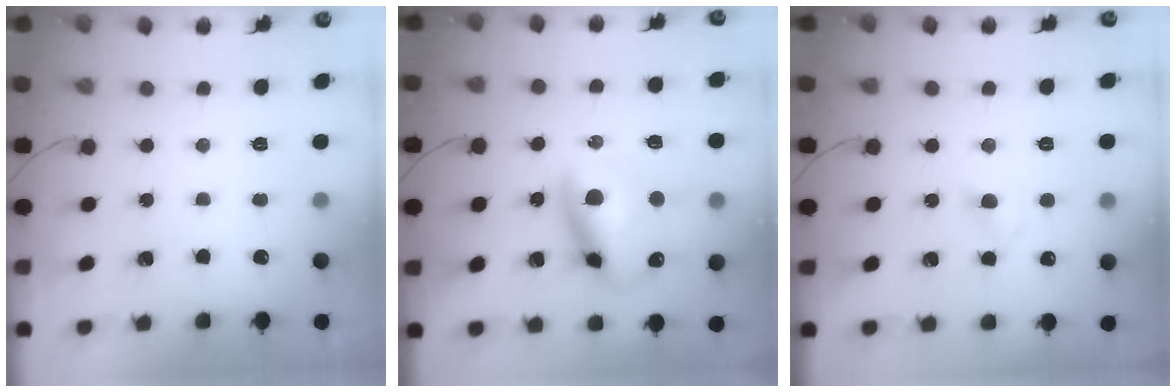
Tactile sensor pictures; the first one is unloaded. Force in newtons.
{"total": 13.4, "press": 13.0, "slide": 3.2}
{"total": 3.7, "press": 3.5, "slide": 1.3}